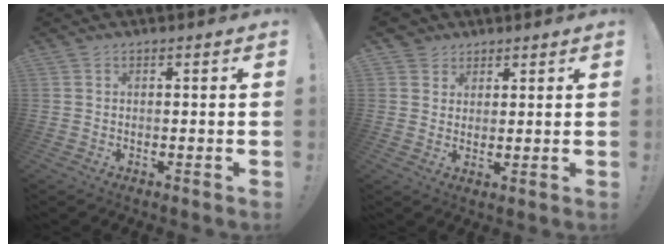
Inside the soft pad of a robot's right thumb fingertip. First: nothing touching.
{"total": 4.0, "force": [2.5, 3.1, 0.1], "torque": [-0.013, -0.010, 0.050]}